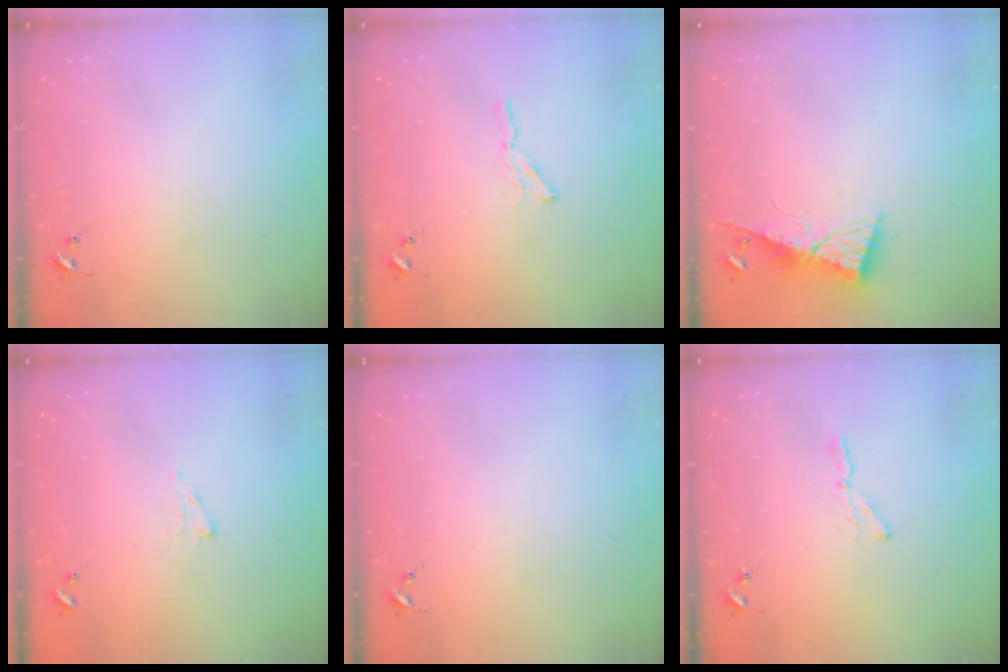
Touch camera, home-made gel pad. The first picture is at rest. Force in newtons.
{"total": 2.9, "press": 2.9, "slide": 0.3}
{"total": 8.5, "press": 8.5, "slide": 0.7}
{"total": 5.7, "press": 5.7, "slide": 0.7}
{"total": 0.0}
{"total": 3.5, "press": 3.5, "slide": 0.4}